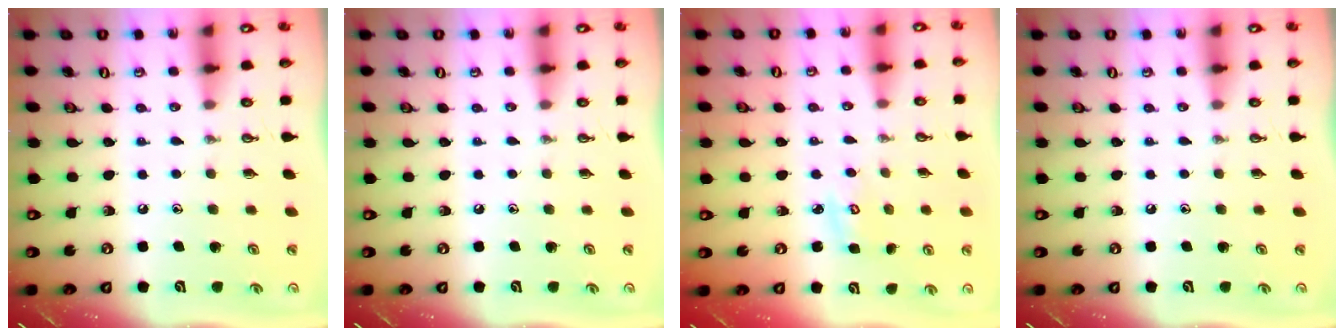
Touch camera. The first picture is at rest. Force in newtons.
{"total": 0.0}
{"total": 2.8, "press": 2.8, "slide": 0.1}
{"total": 0.0}